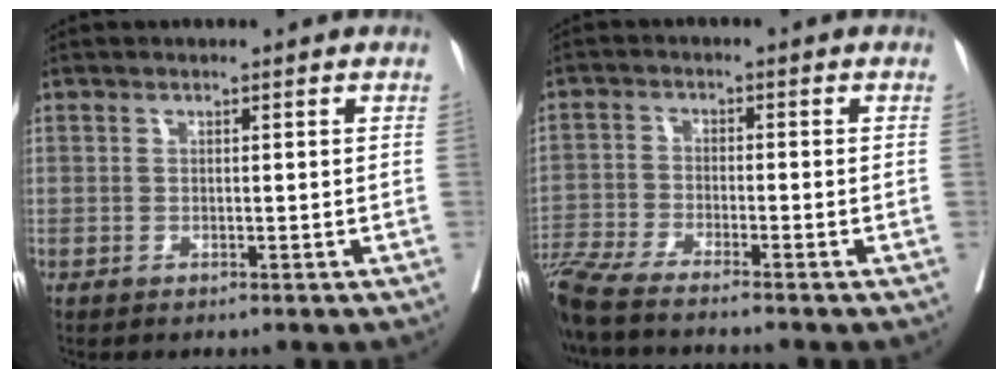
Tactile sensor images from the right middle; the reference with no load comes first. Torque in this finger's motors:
{"motor_torque": [0.14, -1.29, 0.13, 0.05]}